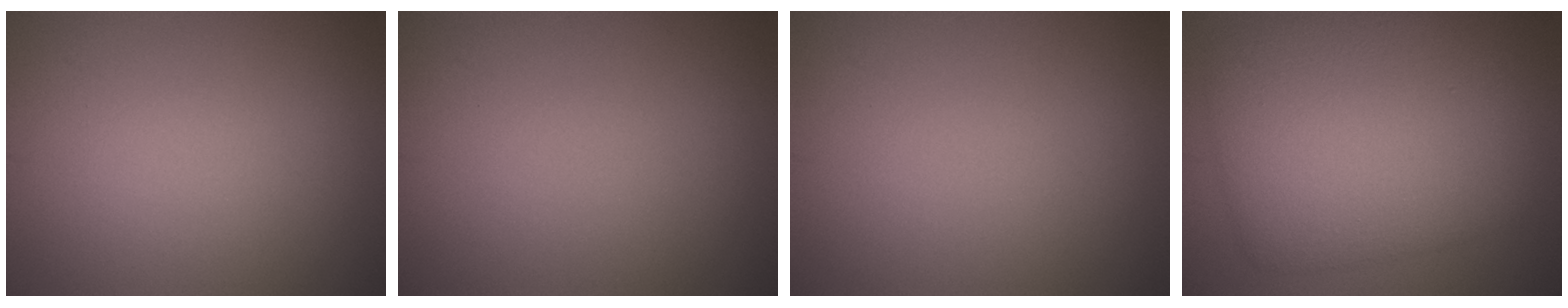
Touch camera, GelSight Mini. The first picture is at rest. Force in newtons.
{"total": 0.0}
{"total": 0.0}
{"total": 9.2, "press": 9.2, "slide": 0.2}